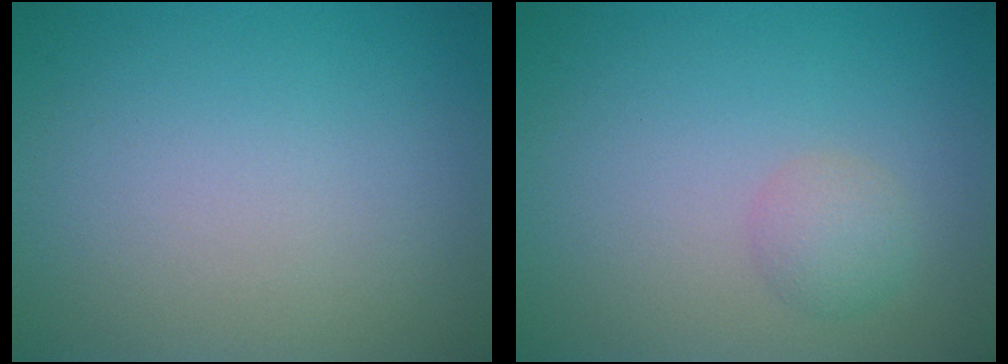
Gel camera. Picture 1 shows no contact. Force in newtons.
{"total": 1.7, "press": 1.7, "slide": 0.1}